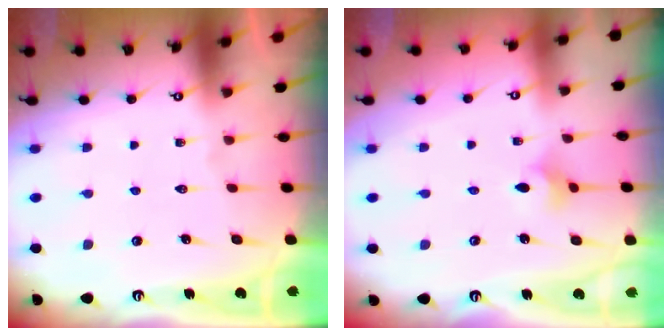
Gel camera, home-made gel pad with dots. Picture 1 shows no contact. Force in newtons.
{"total": 3.5, "press": 3.4, "slide": 0.7}